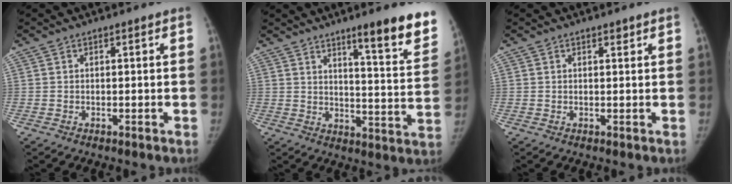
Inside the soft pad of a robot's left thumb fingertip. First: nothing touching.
{"total": 14.7, "force": [9.8, 1.7, 10.8], "torque": [-0.115, -0.069, 0.138]}
{"total": 0.8, "force": [0.6, 0.3, 0.4], "torque": [-0.006, -0.005, 0.010]}